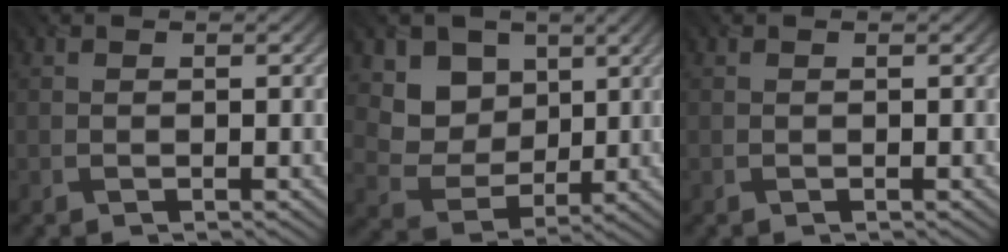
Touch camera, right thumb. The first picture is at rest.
{"total": 7.6, "force": [3.5, 5.9, 3.2], "torque": [-0.094, -0.032, 0.074]}
{"total": 0.0}